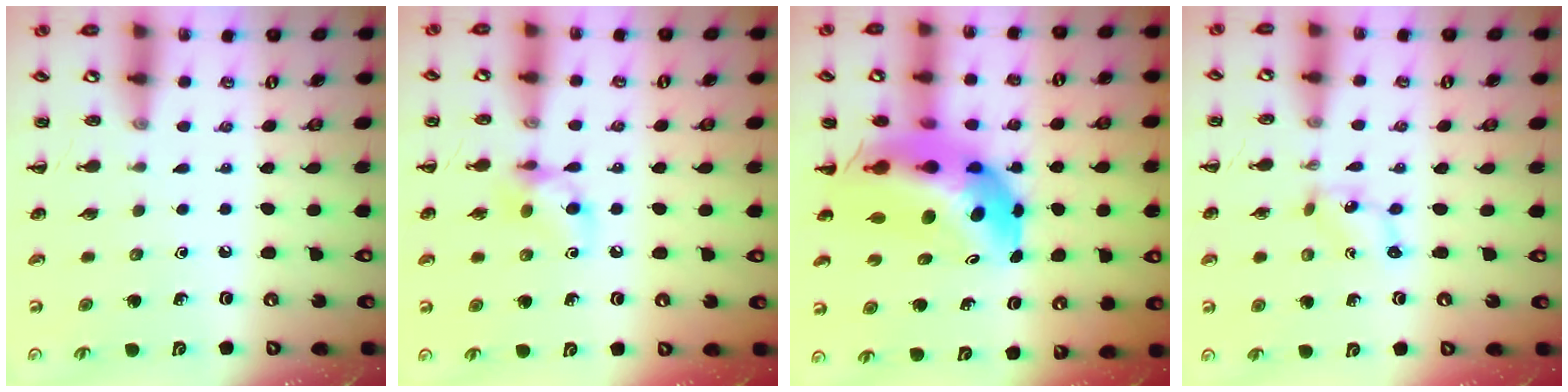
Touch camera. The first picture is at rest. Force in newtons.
{"total": 8.3, "press": 8.2, "slide": 0.6}
{"total": 11.6, "press": 10.9, "slide": 3.9}
{"total": 1.1, "press": 1.1, "slide": 0.4}